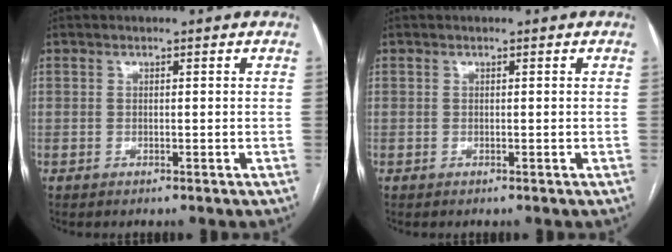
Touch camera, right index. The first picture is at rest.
{"total": 0.0}